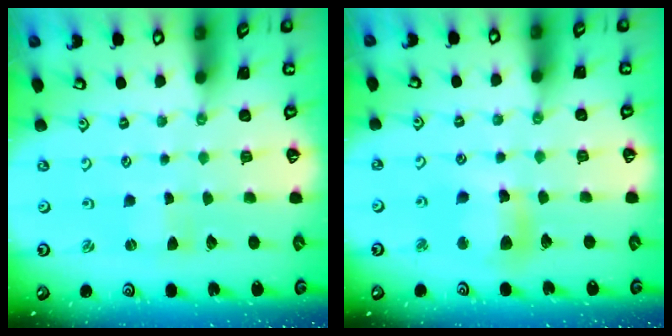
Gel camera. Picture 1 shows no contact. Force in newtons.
{"total": 9.1, "press": 9.0, "slide": 1.4}